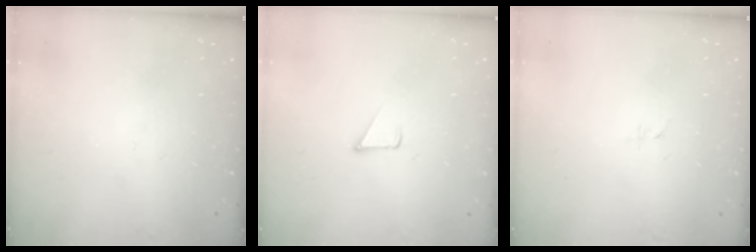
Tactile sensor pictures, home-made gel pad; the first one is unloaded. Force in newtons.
{"total": 2.8, "press": 2.8, "slide": 0.2}
{"total": 4.5, "press": 3.7, "slide": 2.5}